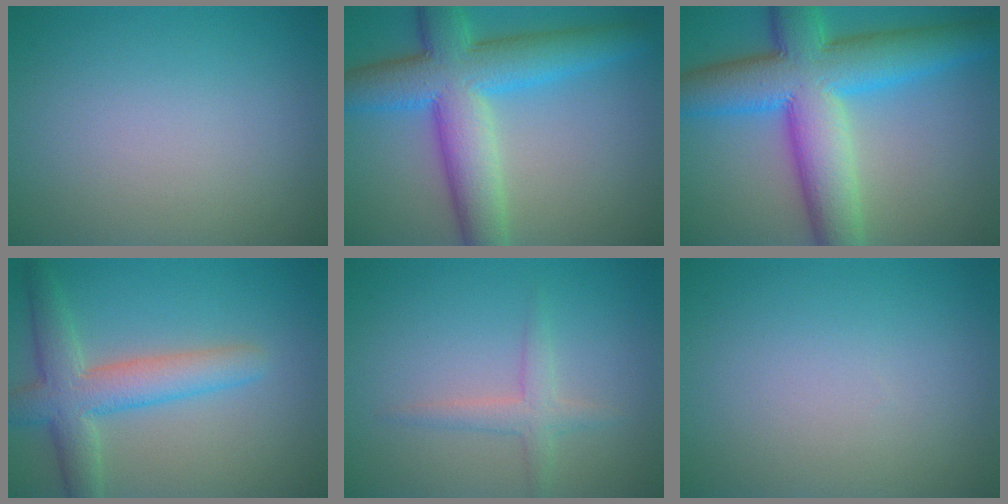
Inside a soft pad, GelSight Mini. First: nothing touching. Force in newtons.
{"total": 9.6, "press": 9.6, "slide": 0.2}
{"total": 12.0, "press": 12.0, "slide": 0.2}
{"total": 5.4, "press": 5.4, "slide": 0.1}
{"total": 1.9, "press": 1.9, "slide": 0.2}
{"total": 0.0}